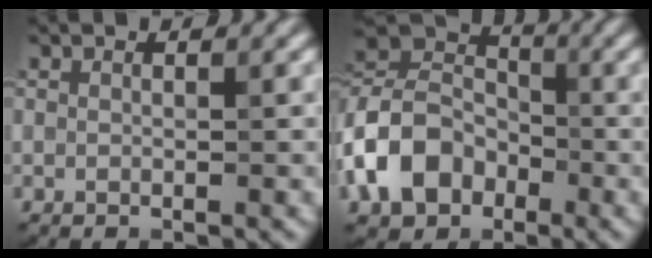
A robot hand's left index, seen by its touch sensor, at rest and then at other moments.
{"total": 7.5, "force": [-2.7, 5.7, 4.1], "torque": [-0.078, 0.016, -0.069]}